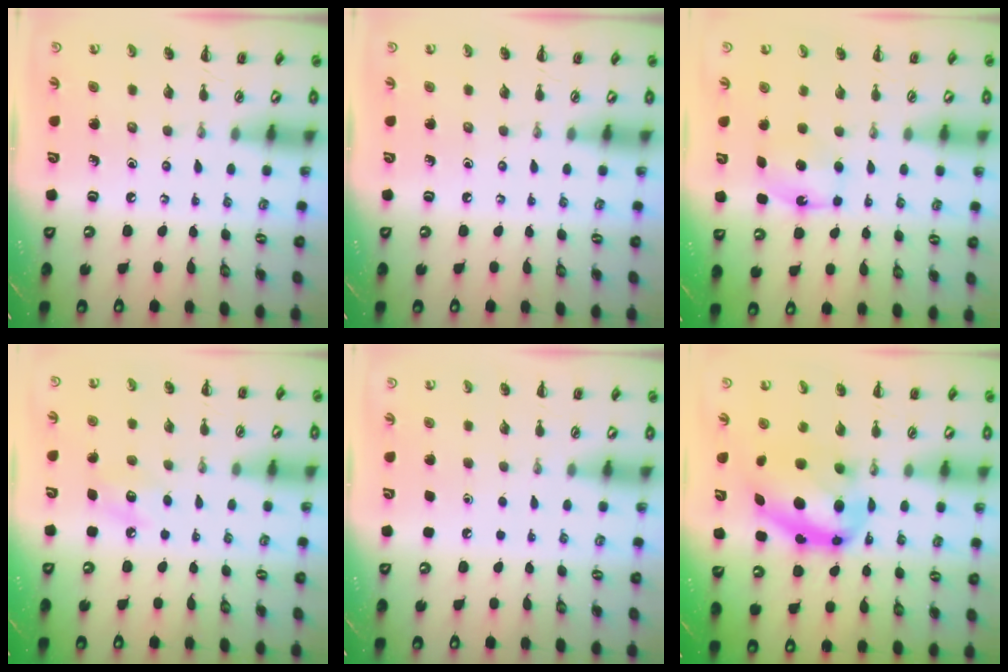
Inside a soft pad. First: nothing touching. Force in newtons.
{"total": 0.0}
{"total": 5.5, "press": 5.4, "slide": 1.3}
{"total": 7.4, "press": 7.1, "slide": 2.0}
{"total": 1.6, "press": 1.6, "slide": 0.1}
{"total": 12.3, "press": 12.0, "slide": 2.8}